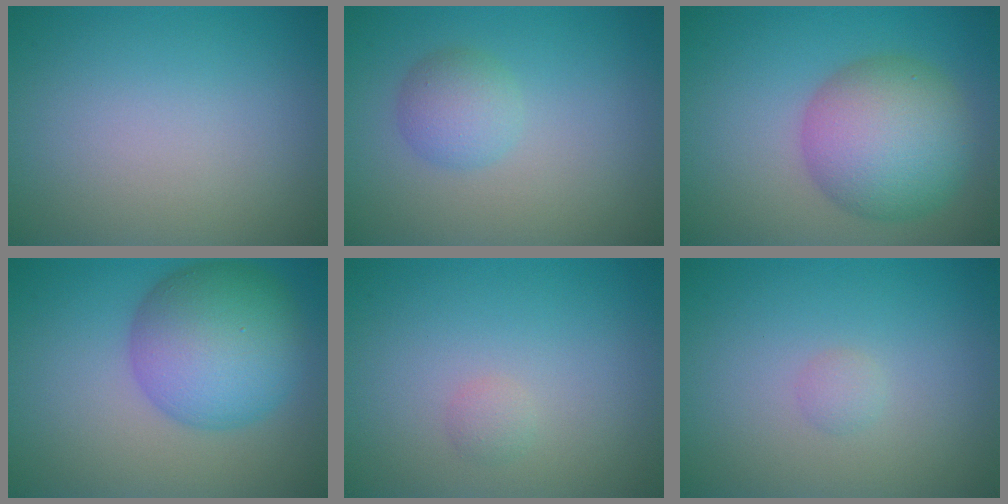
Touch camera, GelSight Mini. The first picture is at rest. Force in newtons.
{"total": 2.4, "press": 2.4, "slide": 0.1}
{"total": 8.1, "press": 8.1, "slide": 0.4}
{"total": 8.8, "press": 8.8, "slide": 0.2}
{"total": 0.8, "press": 0.8, "slide": 0.0}
{"total": 0.7, "press": 0.7, "slide": 0.0}